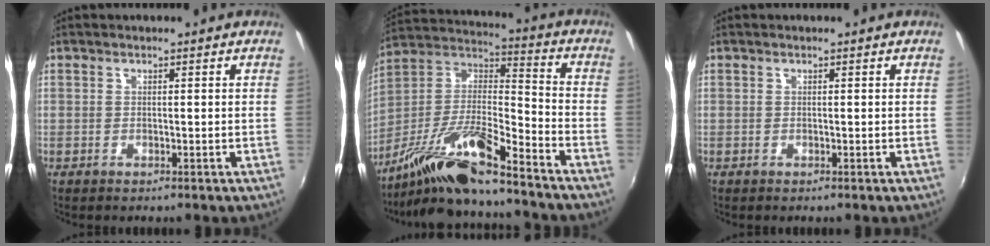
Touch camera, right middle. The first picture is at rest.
{"total": 15.7, "force": [-12.4, 1.8, 9.5], "torque": [-0.187, -0.004, -0.243]}
{"total": 0.0}